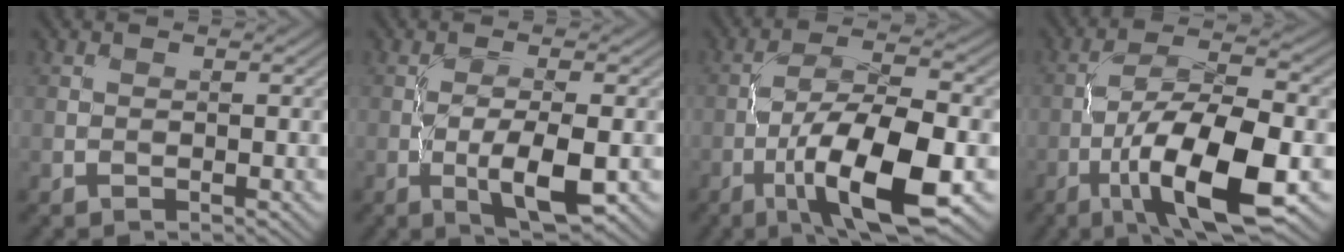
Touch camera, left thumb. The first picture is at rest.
{"total": 5.5, "force": [-1.4, 1.5, 5.1], "torque": [-0.096, -0.001, -0.025]}
{"total": 13.2, "force": [-5.1, 4.3, 11.4], "torque": [-0.206, -0.003, -0.092]}
{"total": 13.5, "force": [-5.2, 4.5, 11.6], "torque": [-0.211, -0.002, -0.096]}